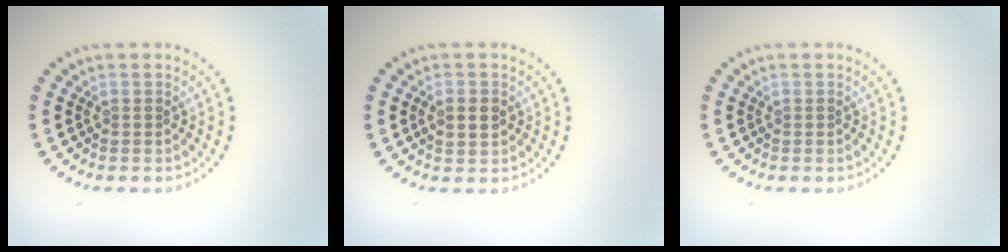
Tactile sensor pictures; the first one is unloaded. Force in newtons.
{"total": 1.7, "press": 1.7, "slide": 0.1}
{"total": 0.0}